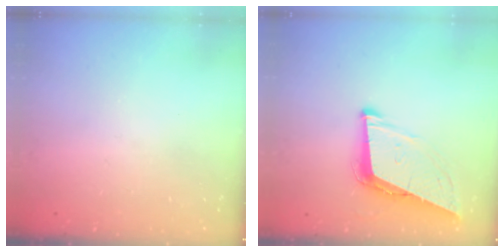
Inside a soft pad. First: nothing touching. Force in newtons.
{"total": 9.2, "press": 8.8, "slide": 2.7}